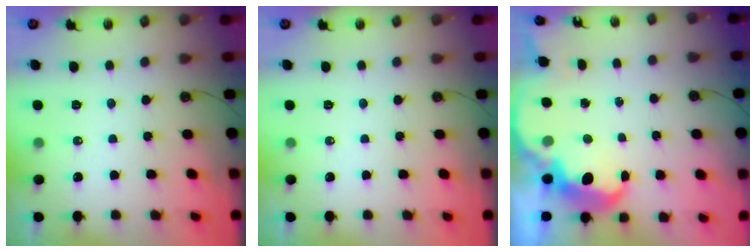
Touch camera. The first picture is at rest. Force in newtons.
{"total": 0.0}
{"total": 6.7, "press": 6.7, "slide": 0.4}